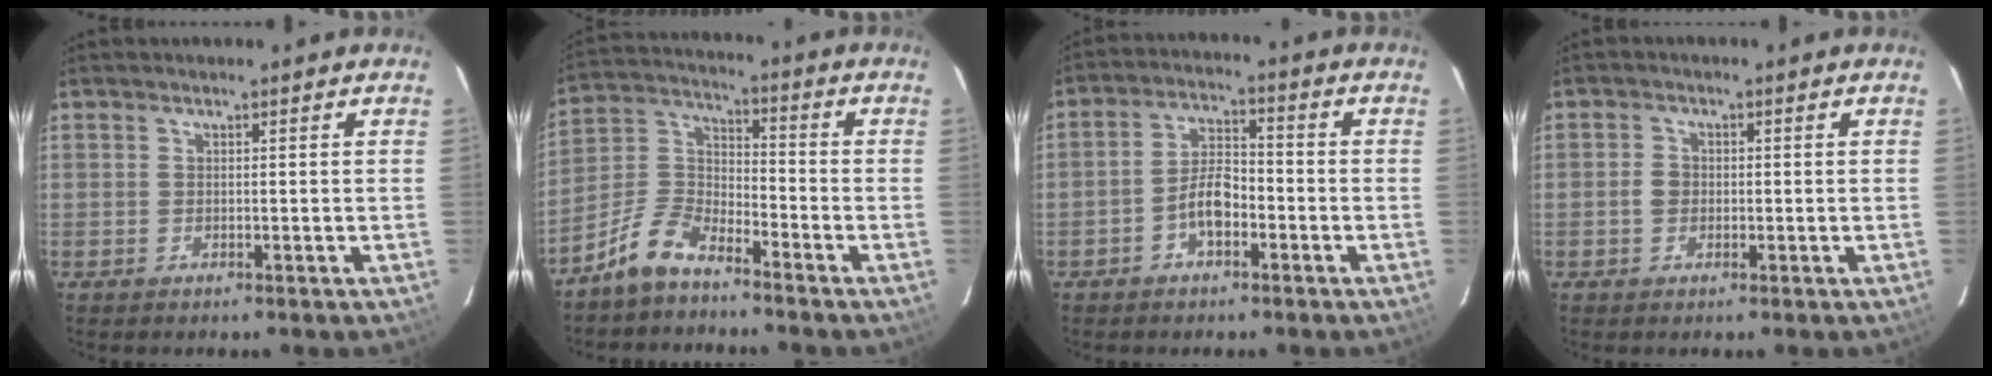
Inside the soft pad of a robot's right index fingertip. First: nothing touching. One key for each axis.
{"total": 8.7, "fx": -6.5, "fy": 3.6, "fz": 4.5, "tx": -0.115, "ty": 0.025, "tz": -0.136}
{"total": 6.1, "fx": -2.9, "fy": 3.0, "fz": 4.4, "tx": -0.087, "ty": 0.019, "tz": -0.048}
{"total": 2.3, "fx": -0.5, "fy": 2.0, "fz": 1.0, "tx": -0.018, "ty": 0.007, "tz": -0.012}